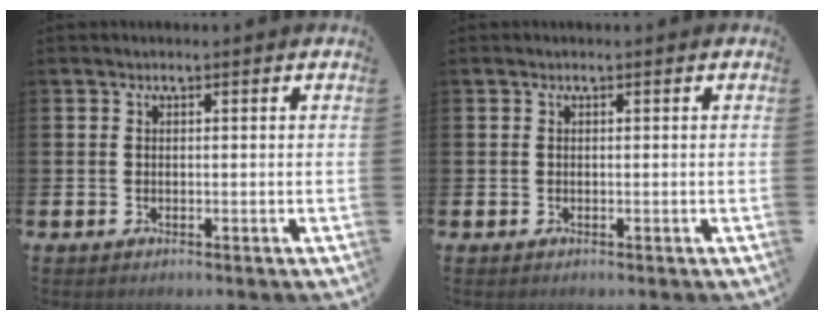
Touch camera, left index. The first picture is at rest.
{"total": 0.0}